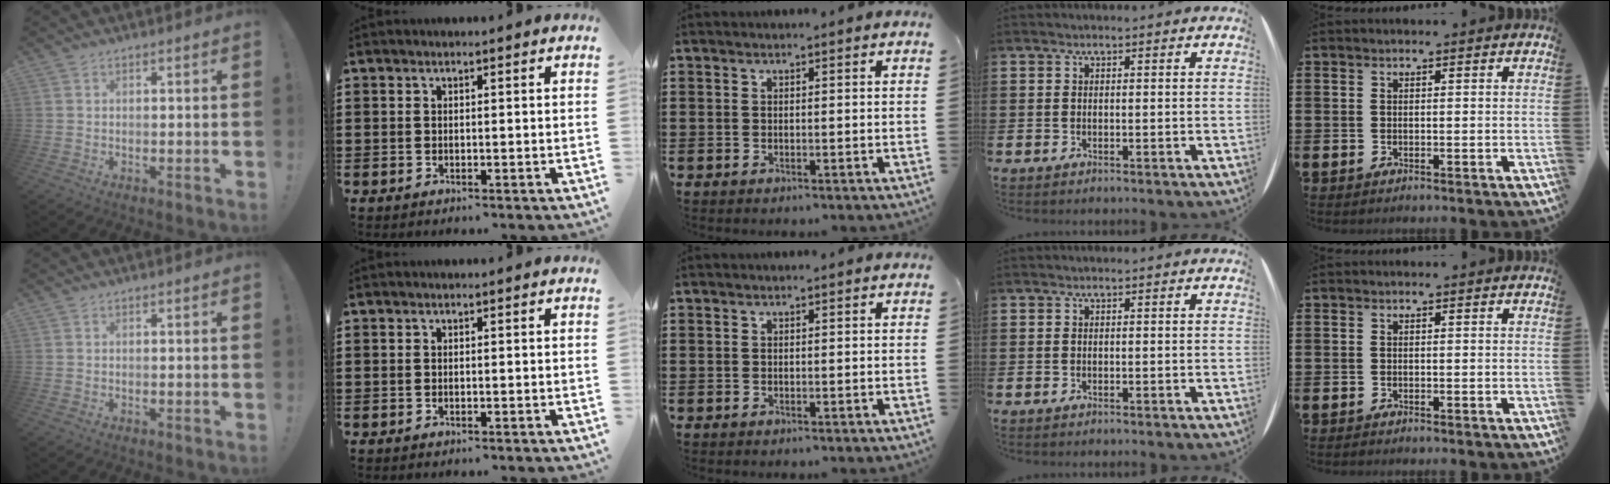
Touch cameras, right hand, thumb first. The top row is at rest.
{}